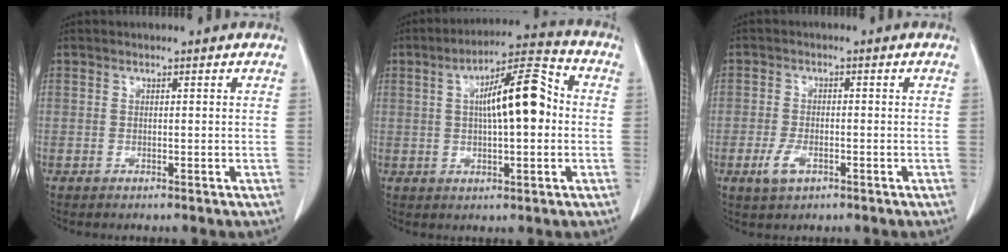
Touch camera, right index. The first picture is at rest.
{"total": 11.3, "force": [1.0, 2.7, 11.0], "torque": [-0.182, 0.029, 0.011]}
{"total": 3.4, "force": [-1.5, 1.8, 2.5], "torque": [-0.054, -0.001, -0.023]}